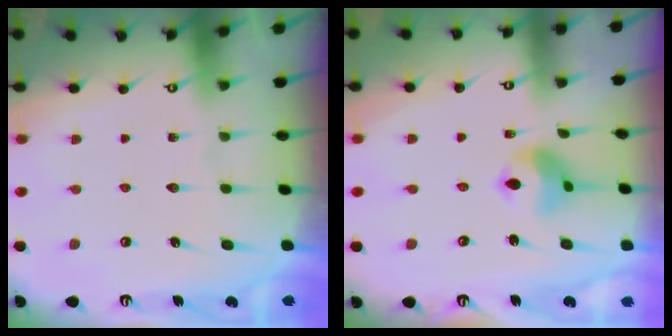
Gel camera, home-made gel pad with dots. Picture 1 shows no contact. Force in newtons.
{"total": 8.5, "press": 8.5, "slide": 0.4}